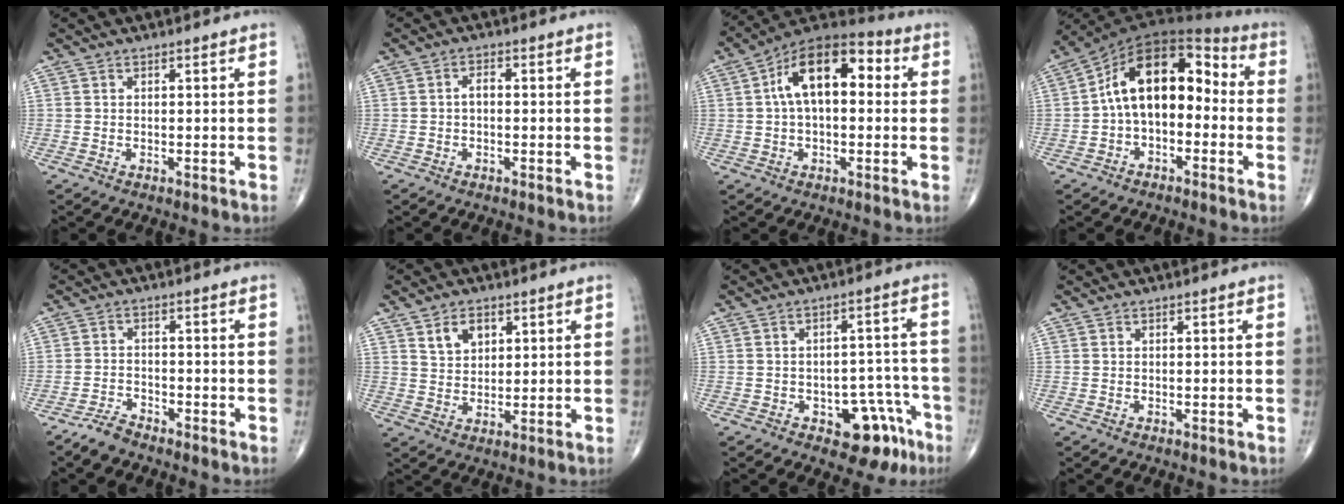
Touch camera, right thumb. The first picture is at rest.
{"total": 1.9, "force": [-0.3, 1.1, 1.5], "torque": [-0.021, 0.008, -0.008]}
{"total": 14.9, "force": [2.4, 8.1, 12.3], "torque": [-0.191, 0.041, 0.030]}
{"total": 14.7, "force": [-0.9, 9.0, 11.5], "torque": [-0.160, 0.054, -0.031]}
{"total": 3.4, "force": [-3.1, 1.1, 1.0], "torque": [-0.023, 0.008, -0.062]}
{"total": 5.6, "force": [2.8, 3.7, 3.1], "torque": [-0.033, -0.018, 0.051]}
{"total": 9.9, "force": [-5.1, 5.6, 6.4], "torque": [-0.043, 0.046, -0.060]}
{"total": 0.0}